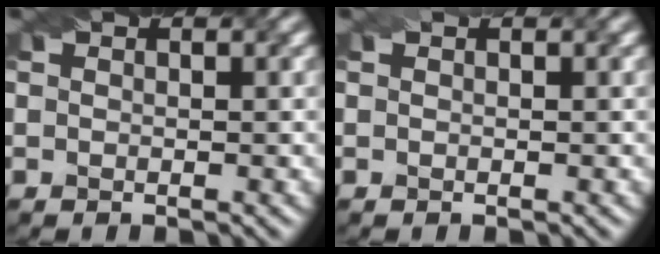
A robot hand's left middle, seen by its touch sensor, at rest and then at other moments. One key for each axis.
{"total": 0.0}